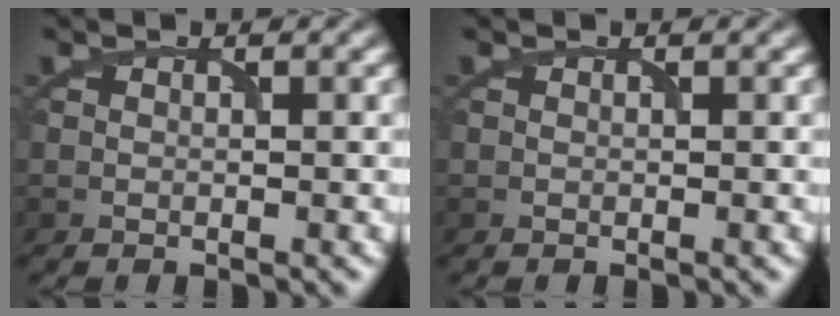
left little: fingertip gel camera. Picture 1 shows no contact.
{"total": 0.0}